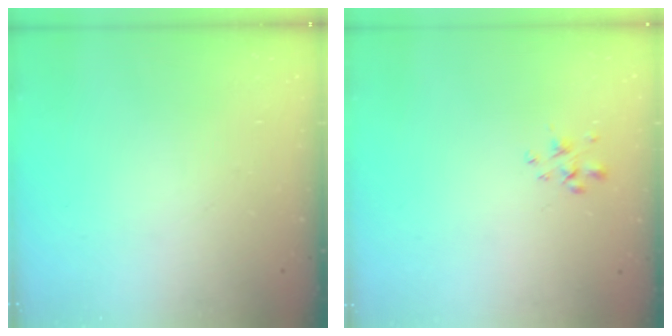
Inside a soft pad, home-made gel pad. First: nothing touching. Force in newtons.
{"total": 1.7, "press": 1.5, "slide": 0.8}